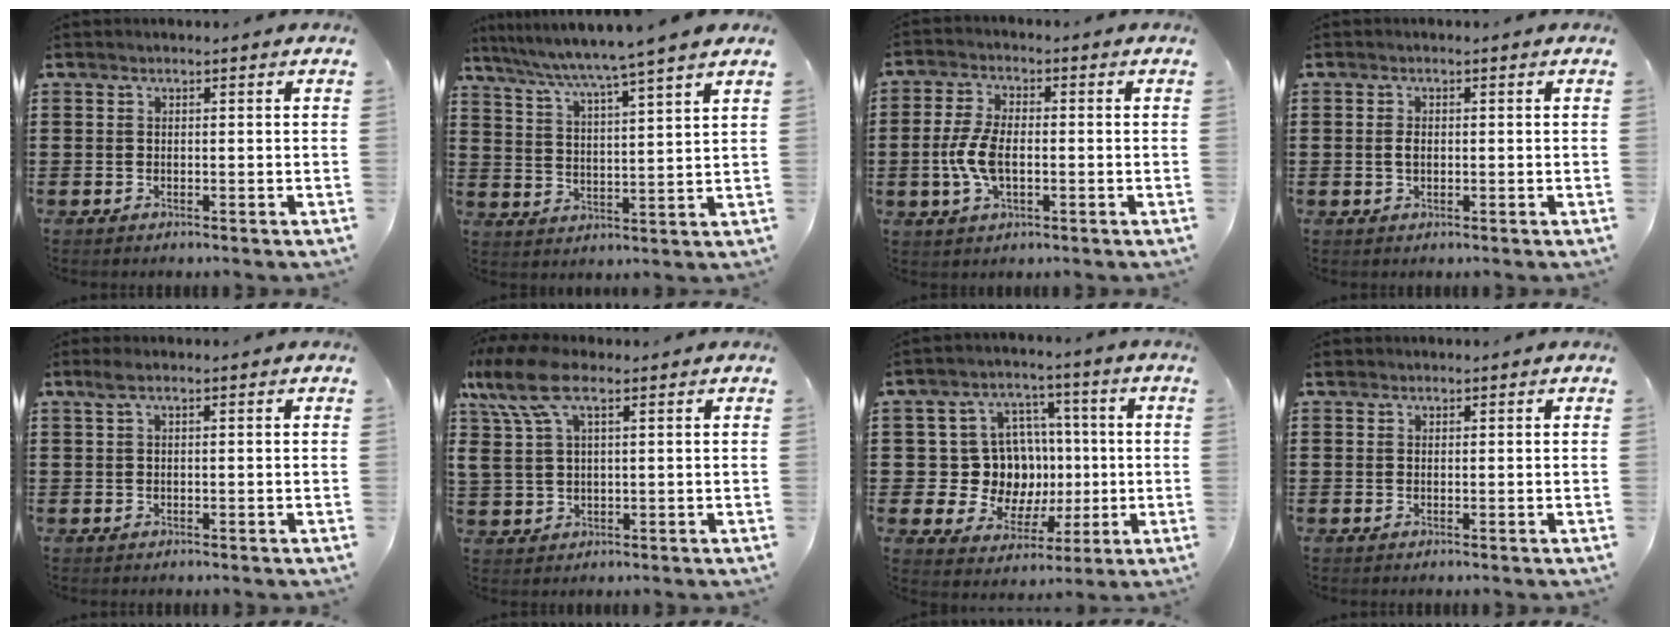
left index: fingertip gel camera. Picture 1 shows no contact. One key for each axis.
{"total": 5.4, "fx": 4.7, "fy": -1.2, "fz": 2.5, "tx": -0.070, "ty": -0.038, "tz": 0.073}
{"total": 6.5, "fx": -1.0, "fy": 3.1, "fz": 5.7, "tx": -0.135, "ty": -0.004, "tz": -0.026}
{"total": 1.5, "fx": 0.0, "fy": 0.8, "fz": 1.2, "tx": -0.027, "ty": 0.003, "tz": -0.001}
{"total": 1.0, "fx": 0.2, "fy": 0.1, "fz": 1.0, "tx": -0.019, "ty": 0.000, "tz": 0.003}
{"total": 9.6, "fx": 4.8, "fy": 4.2, "fz": 7.2, "tx": -0.176, "ty": -0.004, "tz": 0.082}
{"total": 10.8, "fx": 0.9, "fy": 10.1, "fz": 3.9, "tx": -0.099, "ty": 0.009, "tz": 0.031}
{"total": 0.8, "fx": 0.6, "fy": 0.5, "fz": 0.2, "tx": -0.007, "ty": 0.004, "tz": 0.012}